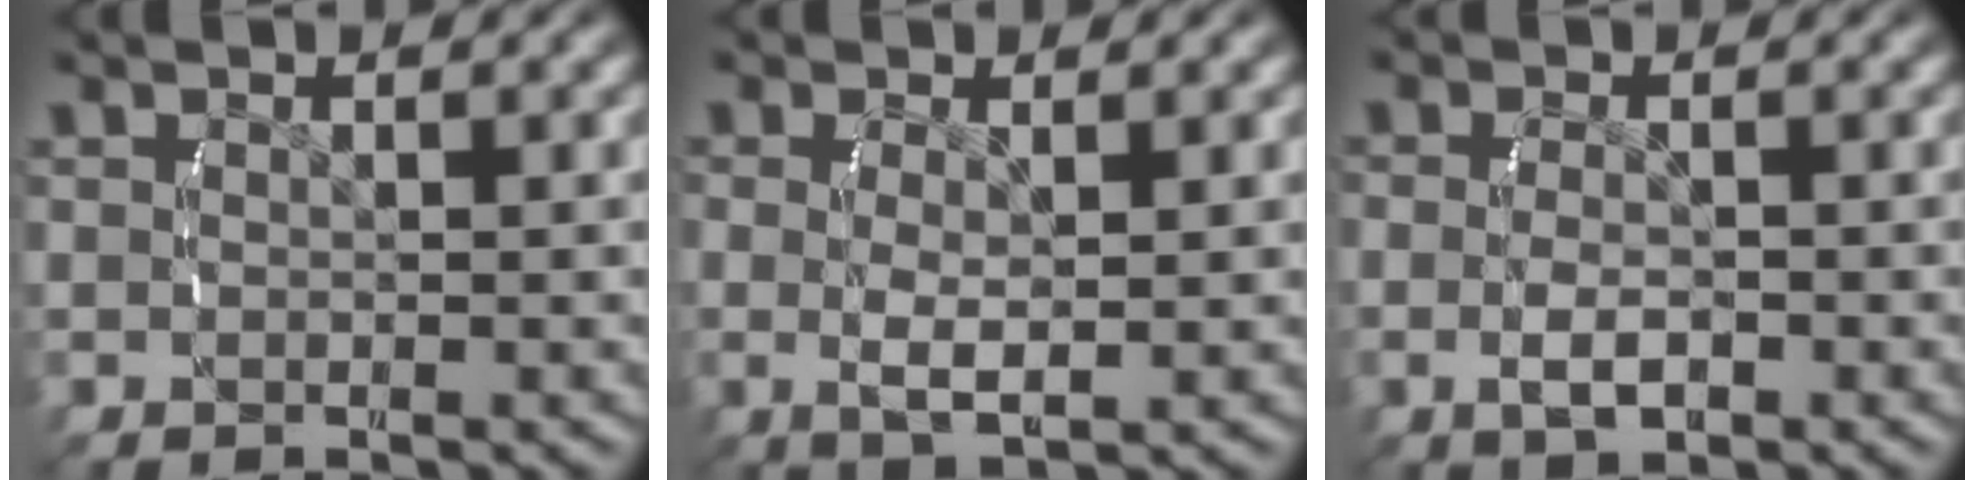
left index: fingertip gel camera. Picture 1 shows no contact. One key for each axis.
{"total": 2.8, "fx": 0.0, "fy": 1.2, "fz": 2.5, "tx": -0.053, "ty": -0.014, "tz": 0.006}
{"total": 2.6, "fx": -1.0, "fy": 1.3, "fz": 2.0, "tx": -0.036, "ty": -0.008, "tz": -0.014}